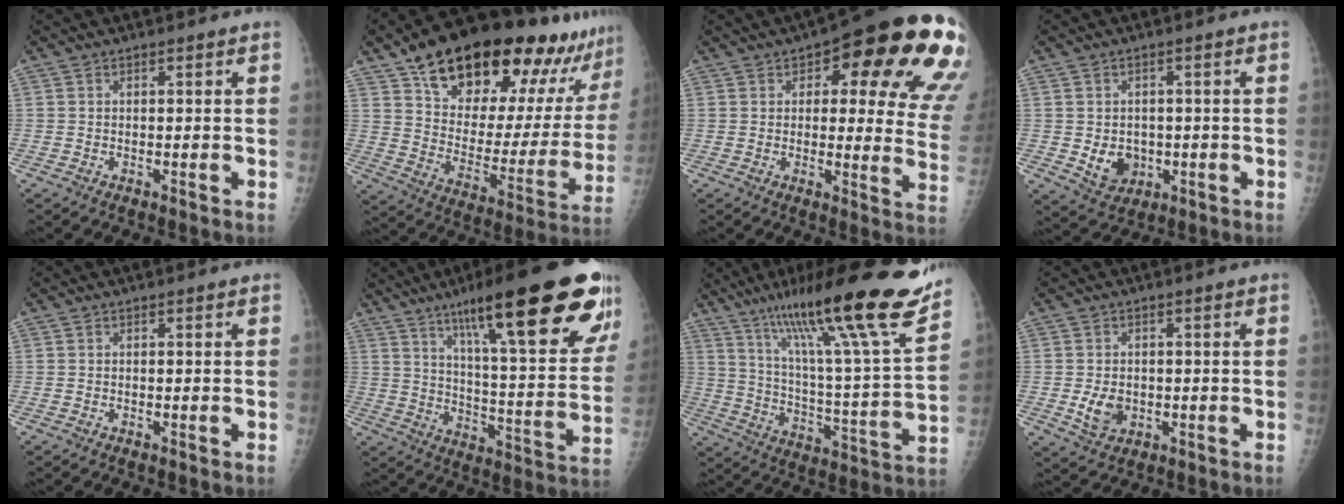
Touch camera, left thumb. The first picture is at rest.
{"total": 30.6, "force": [20.5, 11.6, 19.5], "torque": [-0.262, -0.060, 0.310]}
{"total": 23.9, "force": [10.4, 8.7, 19.8], "torque": [-0.185, -0.016, 0.121]}
{"total": 5.9, "force": [-0.9, 4.9, 3.2], "torque": [-0.025, 0.000, 0.000]}
{"total": 0.0}
{"total": 29.9, "force": [17.4, 5.8, 23.7], "torque": [-0.310, -0.042, 0.261]}
{"total": 27.5, "force": [19.7, 2.2, 19.1], "torque": [-0.291, -0.077, 0.312]}
{"total": 5.0, "force": [-0.8, 3.8, 3.1], "torque": [-0.041, -0.002, -0.006]}